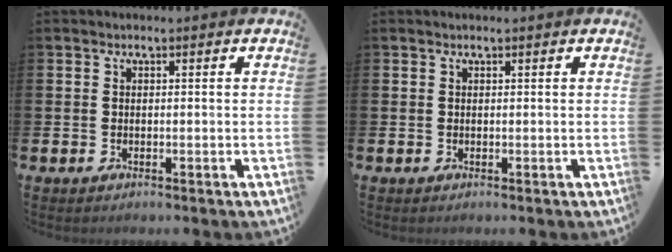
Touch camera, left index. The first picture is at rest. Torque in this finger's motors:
{"motor_torque": [0.47, -0.93, 0.01, 0.03]}